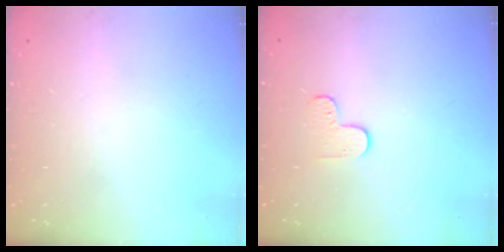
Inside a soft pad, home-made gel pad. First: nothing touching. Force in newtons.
{"total": 5.5, "press": 5.5, "slide": 0.5}